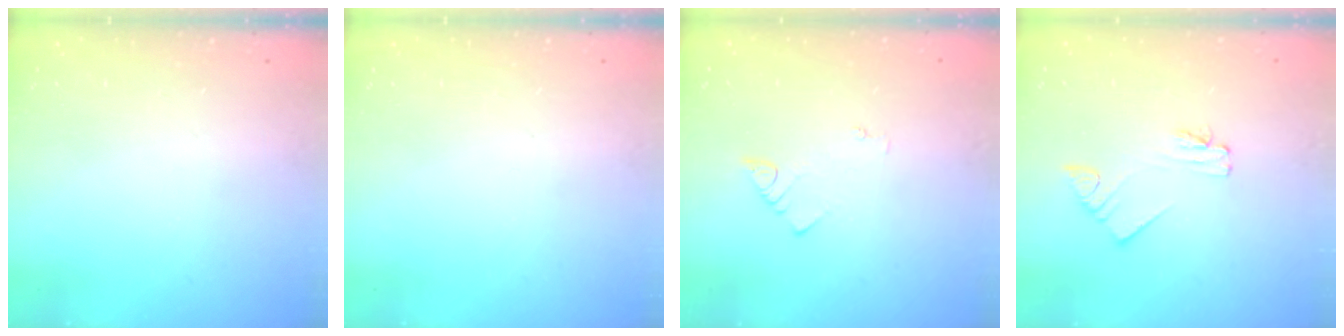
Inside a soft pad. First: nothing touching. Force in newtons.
{"total": 0.0}
{"total": 2.1, "press": 2.1, "slide": 0.4}
{"total": 1.9, "press": 1.9, "slide": 0.1}